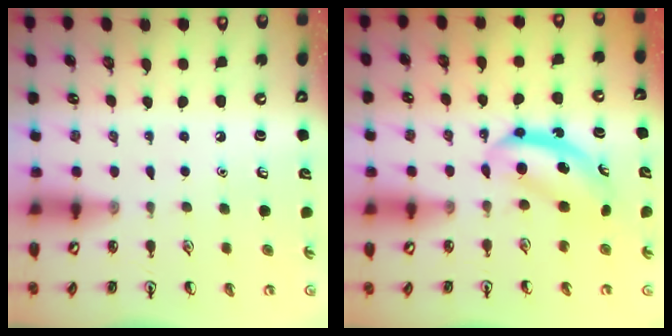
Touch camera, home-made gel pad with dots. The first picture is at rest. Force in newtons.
{"total": 5.9, "press": 5.8, "slide": 0.8}